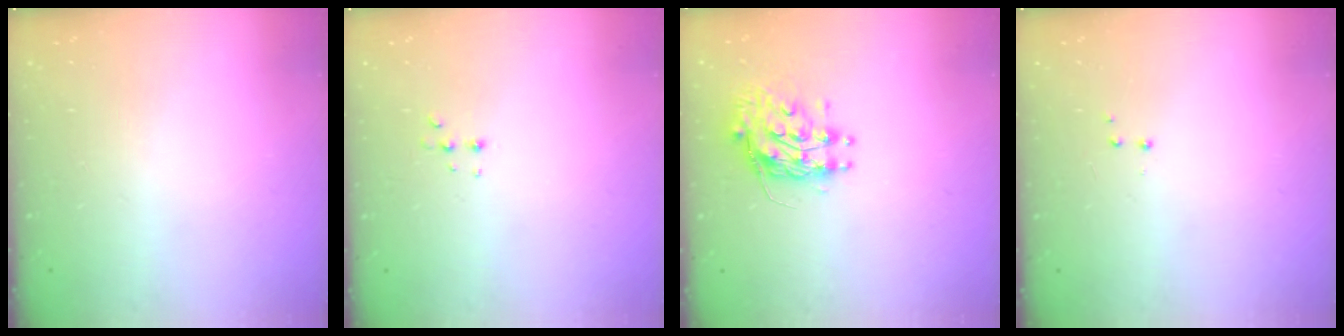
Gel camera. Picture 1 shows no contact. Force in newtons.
{"total": 4.2, "press": 4.1, "slide": 0.9}
{"total": 10.4, "press": 10.4, "slide": 0.9}
{"total": 2.9, "press": 2.8, "slide": 0.7}